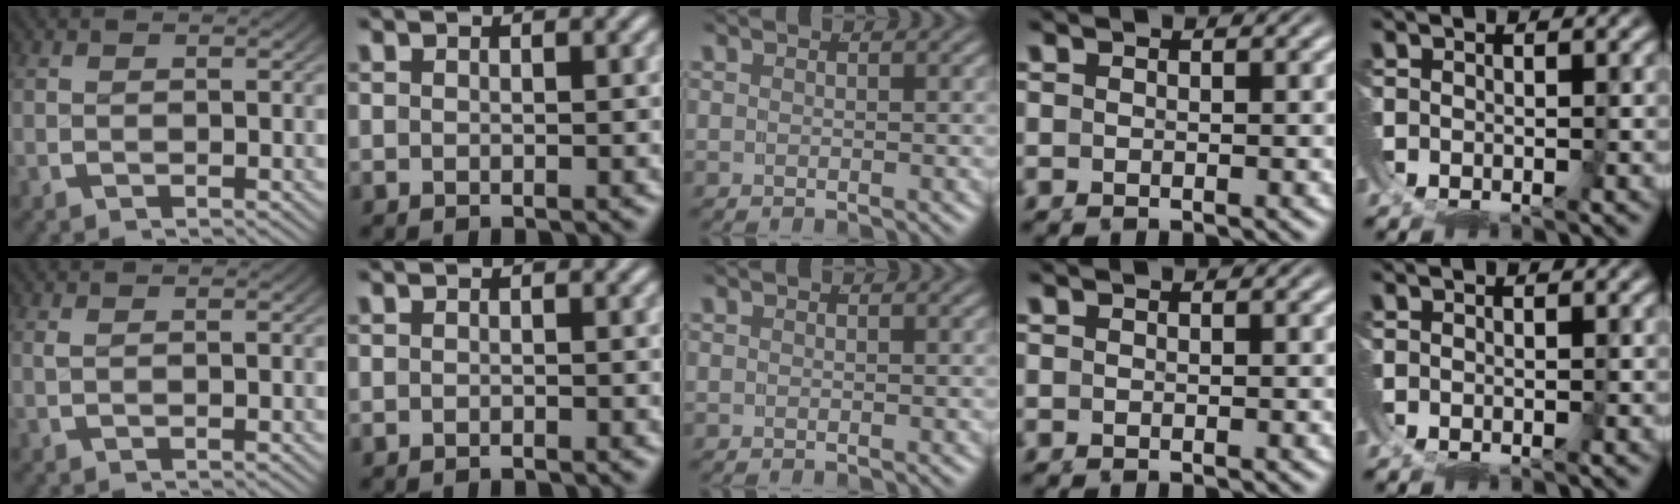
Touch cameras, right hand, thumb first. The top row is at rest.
{"thumb": {"total": 0.5, "force": [0.1, 0.1, 0.5], "torque": [-0.013, 0.000, 0.003]}, "index": {"total": 0.7, "force": [-0.3, -0.5, -0.2], "torque": [0.006, -0.003, -0.001]}}